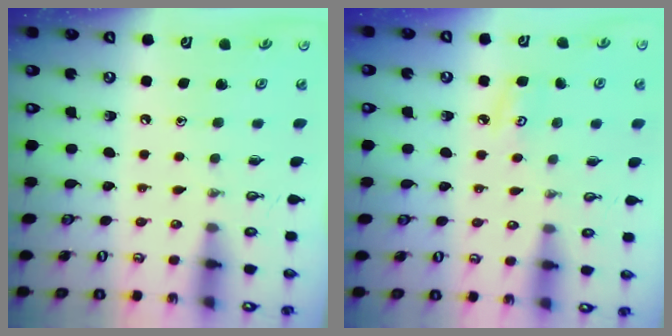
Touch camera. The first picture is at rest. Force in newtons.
{"total": 3.8, "press": 3.8, "slide": 0.4}